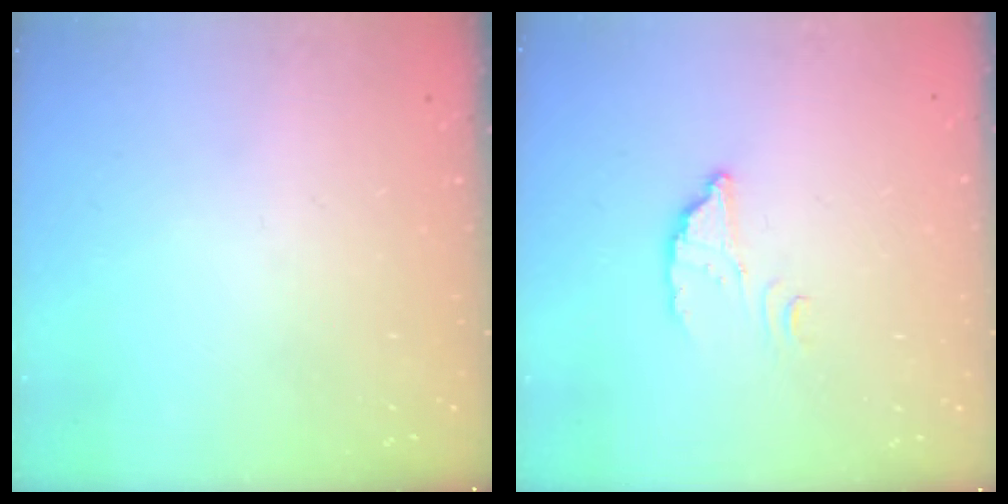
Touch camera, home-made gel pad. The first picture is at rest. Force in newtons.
{"total": 2.4, "press": 2.4, "slide": 0.3}